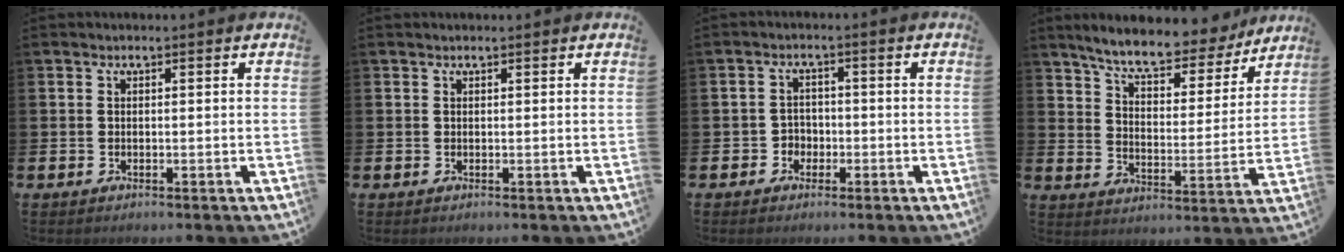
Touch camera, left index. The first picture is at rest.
{"total": 0.0}
{"total": 2.3, "force": [-1.2, 2.0, 0.3], "torque": [-0.019, 0.009, -0.028]}
{"total": 8.1, "force": [7.5, 1.6, 2.7], "torque": [-0.082, -0.049, 0.128]}